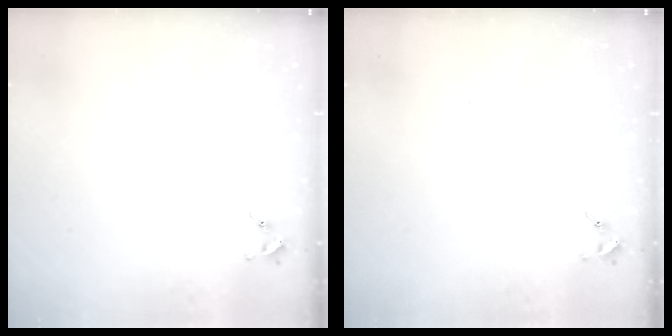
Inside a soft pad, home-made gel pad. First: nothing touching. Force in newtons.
{"total": 0.0}